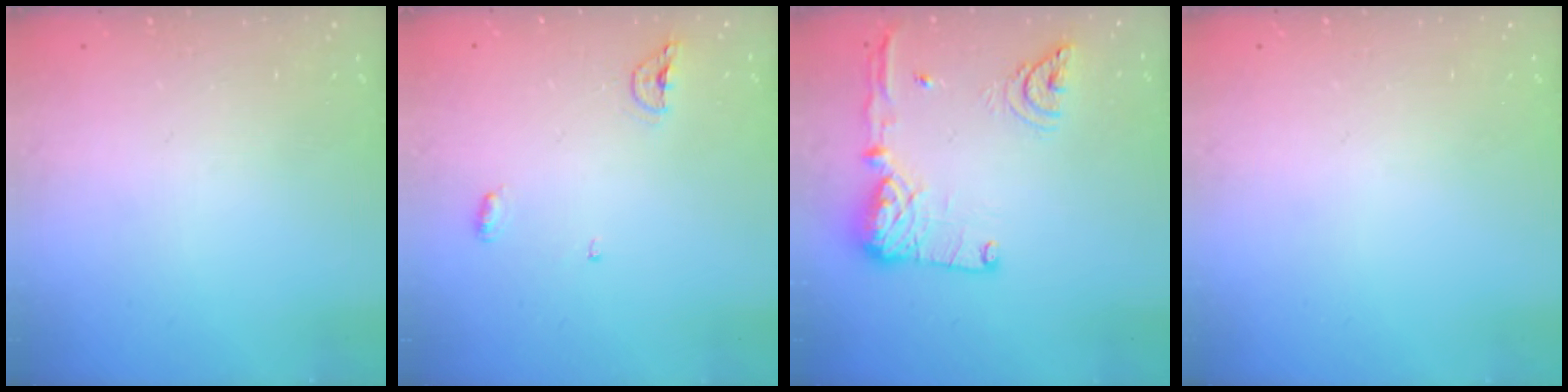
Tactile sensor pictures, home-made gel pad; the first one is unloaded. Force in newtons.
{"total": 4.8, "press": 4.7, "slide": 1.1}
{"total": 16.7, "press": 16.5, "slide": 2.8}
{"total": 0.0}